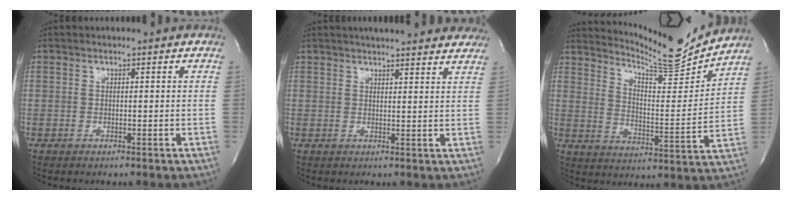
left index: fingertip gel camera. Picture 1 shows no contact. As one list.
[{"total": 16.0, "force": [14.4, 2.5, 6.4], "torque": [-0.083, 0.025, 0.173]}, {"total": 12.4, "force": [12.2, -1.1, 1.6], "torque": [-0.038, -0.047, 0.186]}]